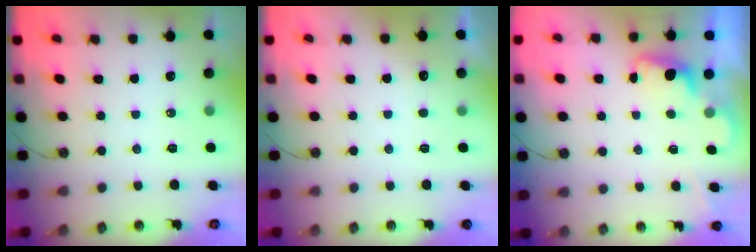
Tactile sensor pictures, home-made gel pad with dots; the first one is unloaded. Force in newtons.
{"total": 2.6, "press": 2.4, "slide": 1.0}
{"total": 2.0, "press": 1.8, "slide": 0.9}